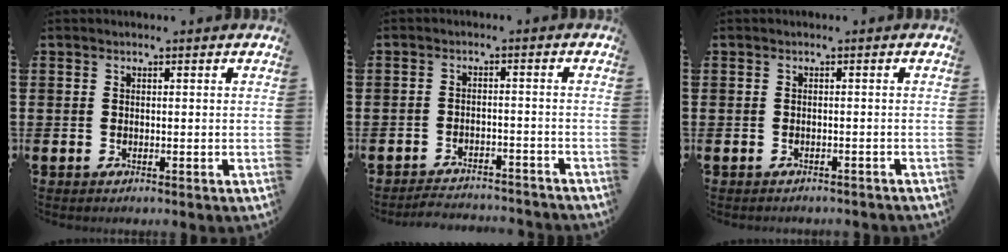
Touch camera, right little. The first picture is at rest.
{"total": 2.6, "force": [-2.6, 0.0, -0.1], "torque": [-0.005, 0.004, -0.056]}
{"total": 0.6, "force": [-0.6, 0.1, 0.0], "torque": [-0.002, -0.001, -0.013]}